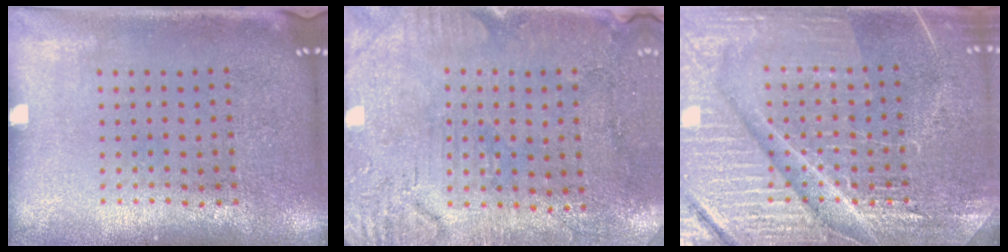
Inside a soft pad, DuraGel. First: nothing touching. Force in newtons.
{"total": 3.1, "press": 2.6, "slide": 1.6}
{"total": 7.1, "press": 7.1, "slide": 0.9}